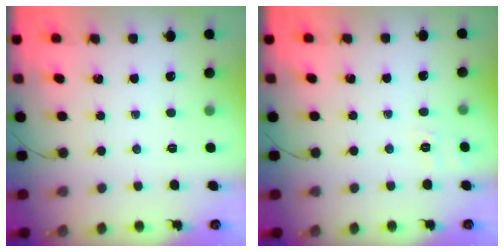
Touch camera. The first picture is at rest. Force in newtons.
{"total": 2.7, "press": 2.1, "slide": 1.6}